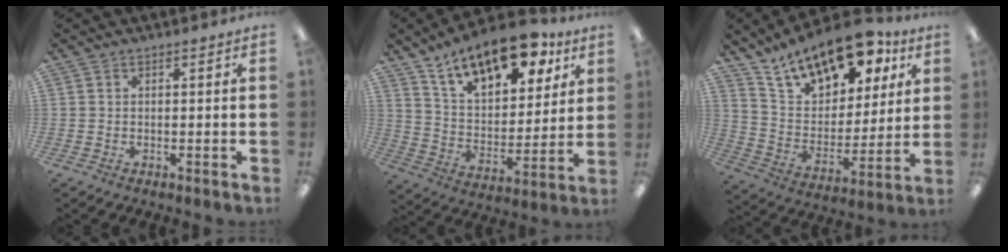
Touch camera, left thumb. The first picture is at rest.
{"total": 17.4, "force": [12.5, 8.0, 9.1], "torque": [-0.147, -0.072, 0.219]}
{"total": 17.1, "force": [12.9, 8.3, 7.5], "torque": [-0.138, -0.080, 0.230]}